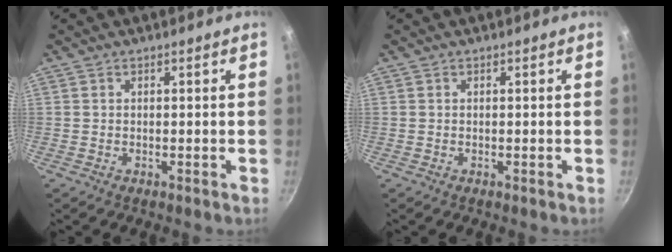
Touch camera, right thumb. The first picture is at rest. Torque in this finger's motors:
{"motor_torque": [-0.01, 0.00, 0.00, 0.00, 0.00]}